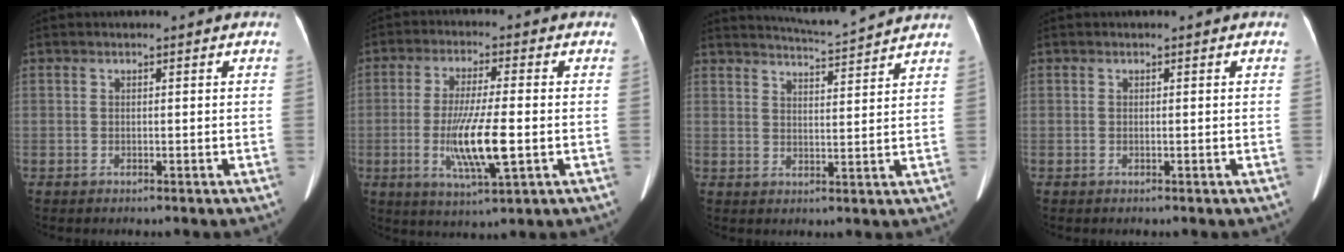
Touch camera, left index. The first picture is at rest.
{"total": 10.1, "force": [-2.0, 0.9, 9.8], "torque": [-0.188, -0.018, -0.035]}
{"total": 7.9, "force": [7.7, -1.0, 1.5], "torque": [-0.040, 0.005, 0.112]}
{"total": 0.0}